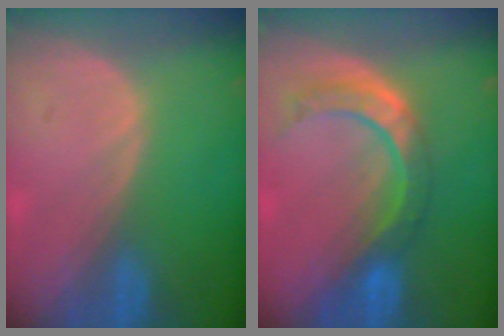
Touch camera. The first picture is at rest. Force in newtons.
{"total": 8.5, "press": 7.2, "slide": 4.6}